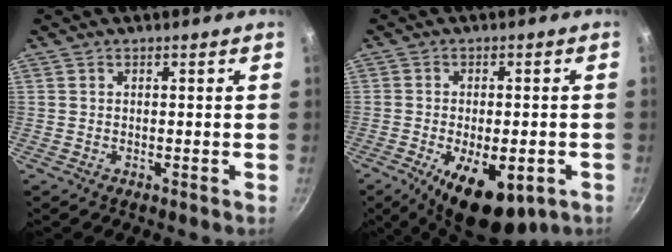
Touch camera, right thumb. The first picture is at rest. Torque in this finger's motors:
{"motor_torque": [-0.05, 0.69, 0.51, 0.33, 0.11]}